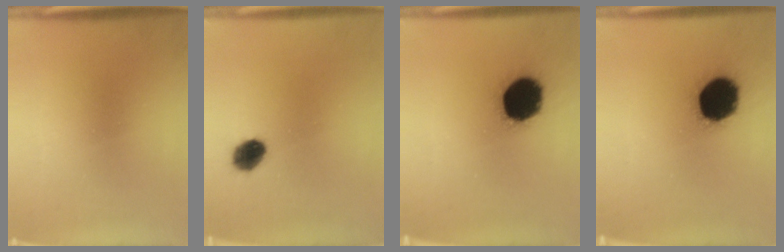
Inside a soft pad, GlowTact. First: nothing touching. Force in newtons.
{"total": 5.3}
{"total": 18.4}
{"total": 18.4}